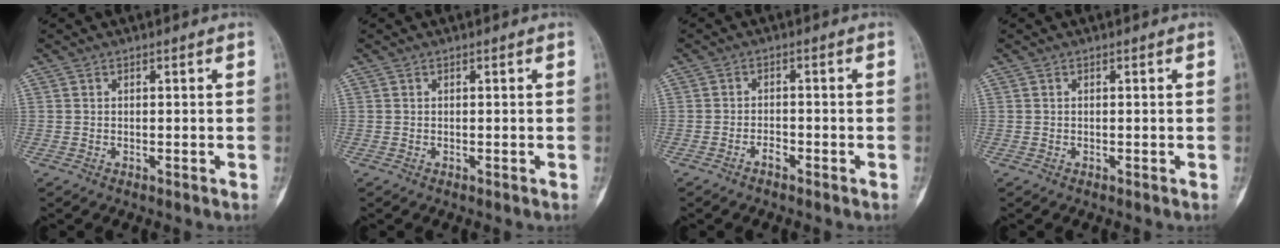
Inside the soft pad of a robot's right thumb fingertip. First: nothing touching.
{"total": 0.0}
{"total": 1.8, "force": [-1.3, 0.7, 1.0], "torque": [-0.016, 0.009, -0.027]}
{"total": 0.0}